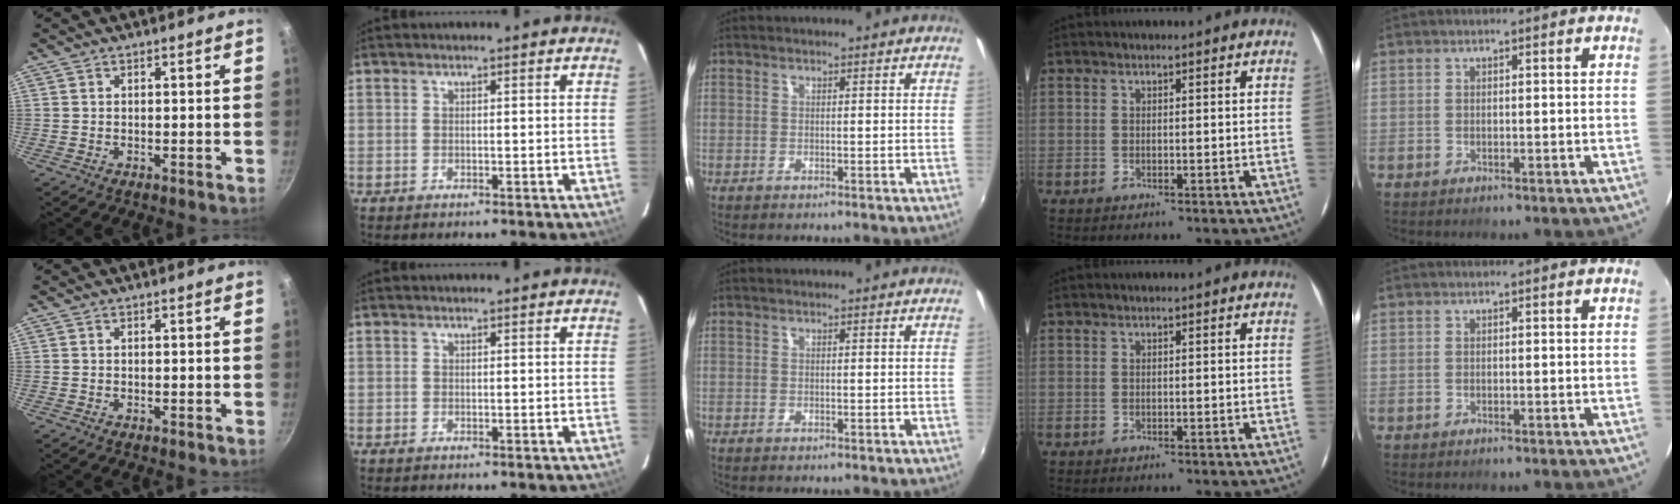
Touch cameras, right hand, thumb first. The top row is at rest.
{}